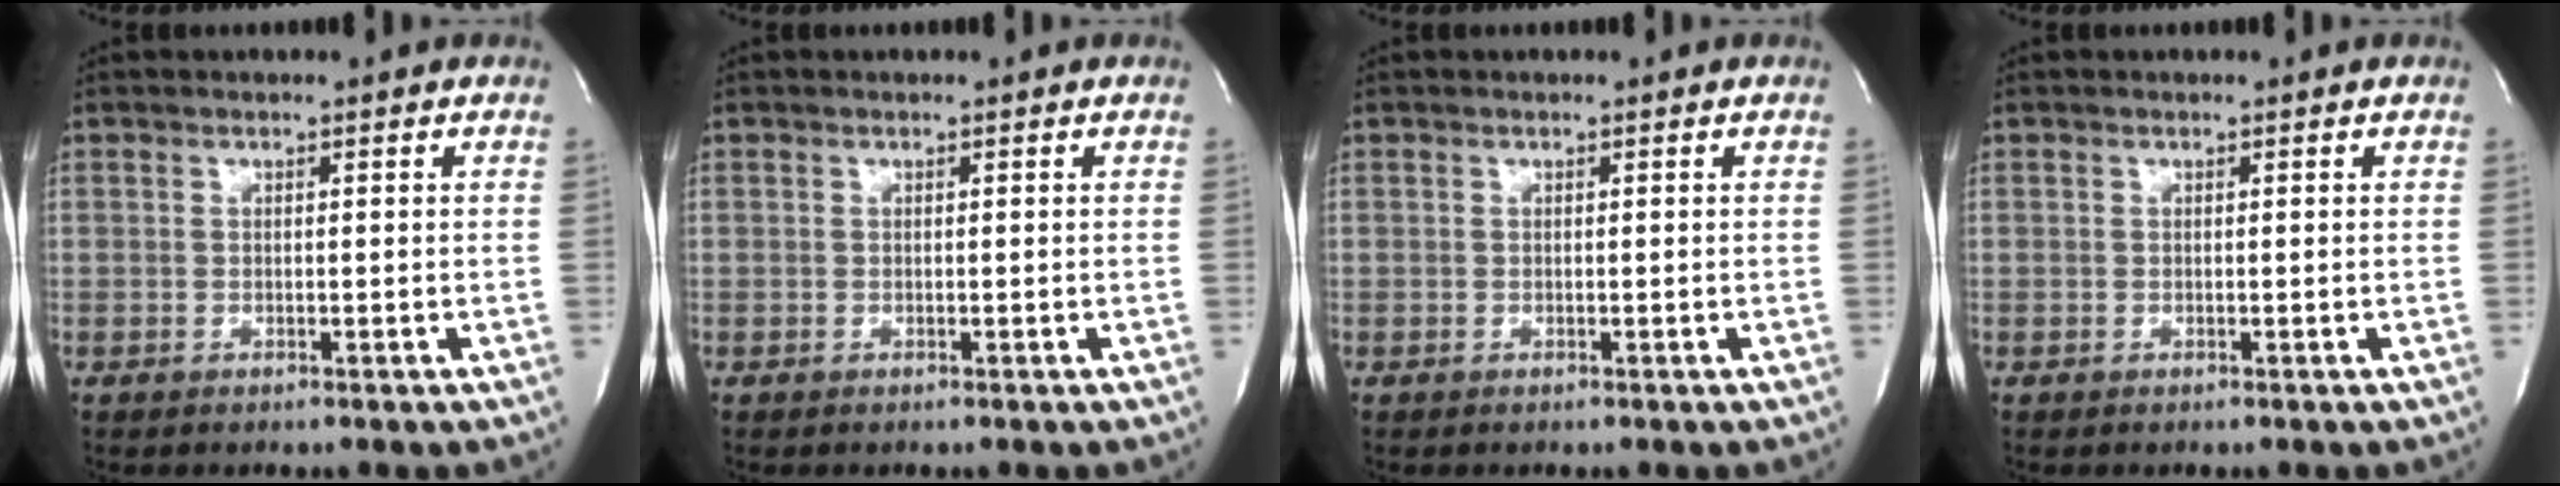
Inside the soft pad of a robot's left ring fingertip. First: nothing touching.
{"total": 0.0}
{"total": 0.0}
{"total": 0.0}